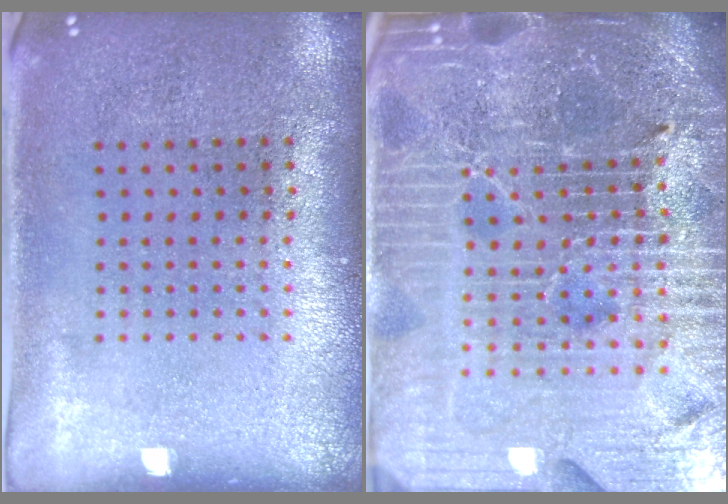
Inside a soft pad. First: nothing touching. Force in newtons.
{"total": 7.3, "press": 6.3, "slide": 3.7}